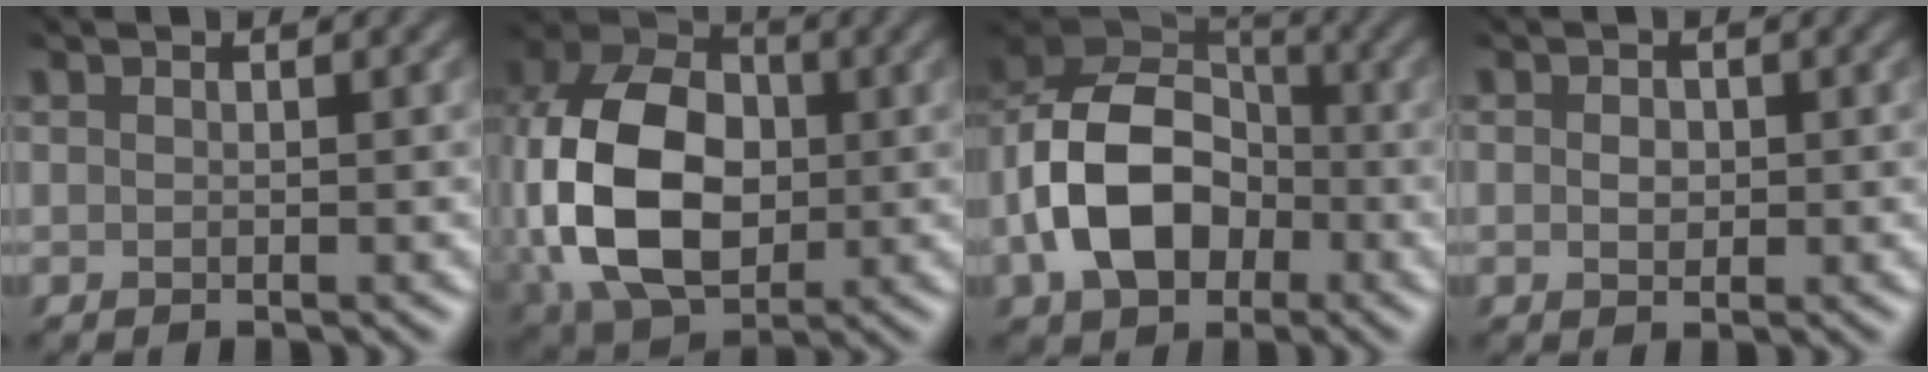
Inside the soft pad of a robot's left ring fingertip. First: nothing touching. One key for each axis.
{"total": 12.4, "fx": -1.4, "fy": 8.9, "fz": 8.5, "tx": -0.200, "ty": -0.006, "tz": -0.019}
{"total": 9.5, "fx": -3.5, "fy": 6.8, "fz": 5.7, "tx": -0.116, "ty": 0.003, "tz": -0.070}
{"total": 1.0, "fx": -0.3, "fy": 0.9, "fz": 0.4, "tx": -0.014, "ty": -0.005, "tz": 0.004}